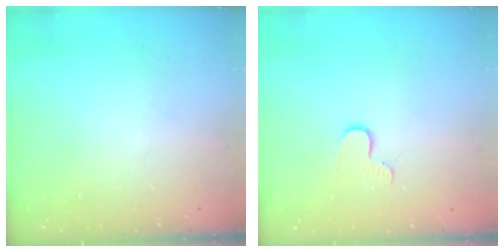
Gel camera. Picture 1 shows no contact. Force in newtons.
{"total": 6.9, "press": 6.9, "slide": 0.7}